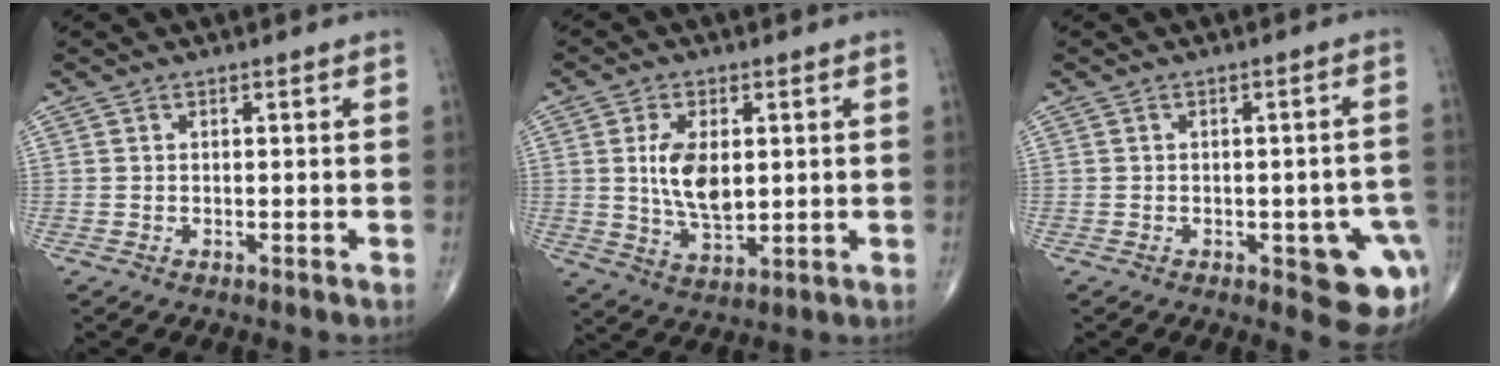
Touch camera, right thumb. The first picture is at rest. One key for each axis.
{"total": 9.3, "fx": 1.4, "fy": 5.0, "fz": 7.7, "tx": -0.135, "ty": -0.015, "tz": 0.034}
{"total": 10.7, "fx": -3.6, "fy": 4.3, "fz": 9.1, "tx": -0.076, "ty": 0.009, "tz": -0.035}